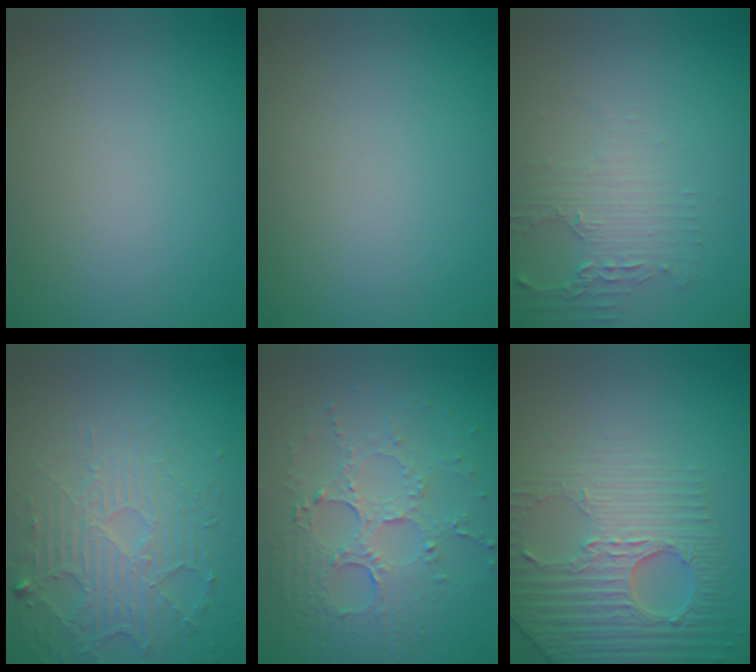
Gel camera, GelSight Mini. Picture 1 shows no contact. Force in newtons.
{"total": 0.0}
{"total": 2.2, "press": 2.1, "slide": 0.6}
{"total": 5.1, "press": 3.5, "slide": 3.7}
{"total": 5.5, "press": 3.8, "slide": 4.0}
{"total": 5.4, "press": 4.8, "slide": 2.4}